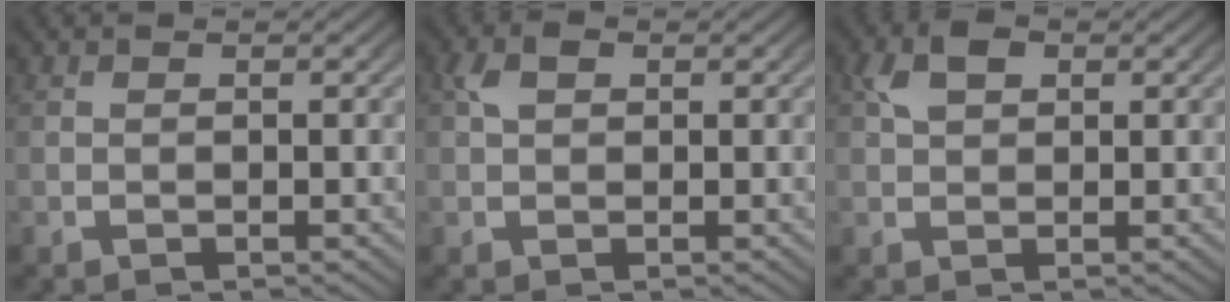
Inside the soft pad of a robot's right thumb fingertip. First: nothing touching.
{"total": 2.2, "force": [0.9, 1.4, 1.4], "torque": [-0.032, 0.000, 0.018]}
{"total": 3.1, "force": [1.3, 2.0, 2.0], "torque": [-0.041, 0.001, 0.029]}